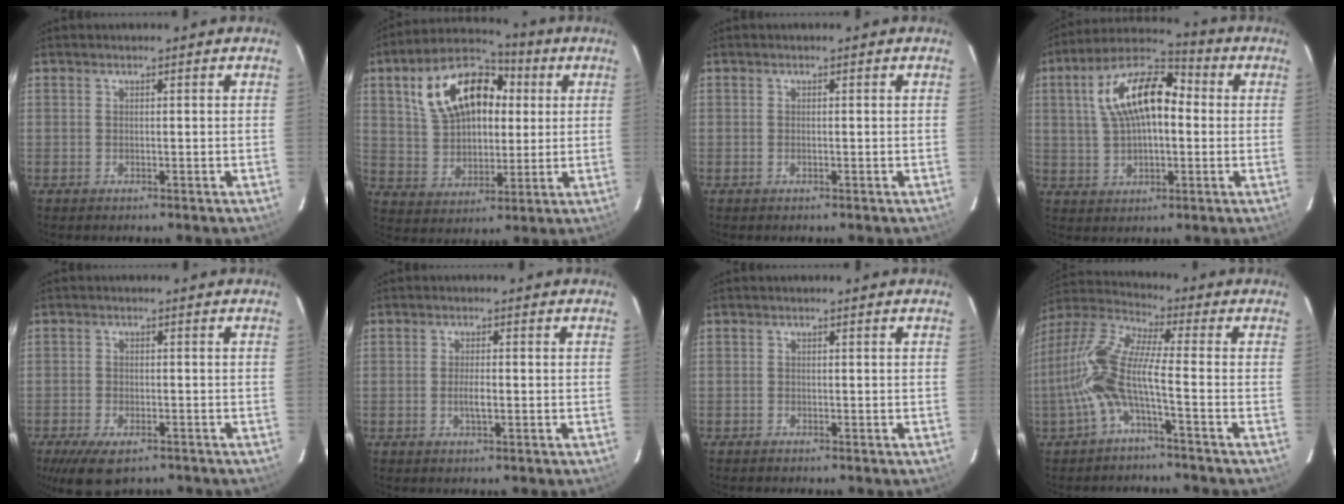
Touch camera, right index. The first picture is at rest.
{"total": 17.8, "force": [5.5, 11.1, 12.8], "torque": [-0.250, 0.045, 0.101]}
{"total": 0.0}
{"total": 15.1, "force": [2.3, 7.6, 12.9], "torque": [-0.242, 0.032, 0.033]}
{"total": 8.0, "force": [-5.3, 3.5, 4.8], "torque": [-0.108, -0.023, -0.087]}
{"total": 2.2, "force": [-0.5, 0.5, 2.1], "torque": [-0.041, -0.003, -0.009]}
{"total": 0.6, "force": [-0.5, 0.2, 0.0], "torque": [0.000, 0.002, -0.011]}
{"total": 11.7, "force": [-3.3, 1.7, 11.1], "torque": [-0.244, 0.011, -0.072]}